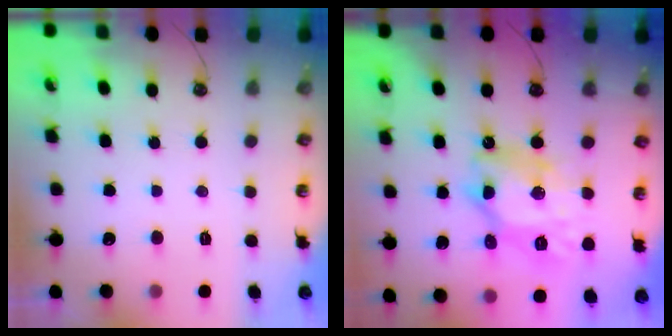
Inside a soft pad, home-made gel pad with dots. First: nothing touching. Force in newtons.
{"total": 14.2, "press": 14.1, "slide": 1.9}